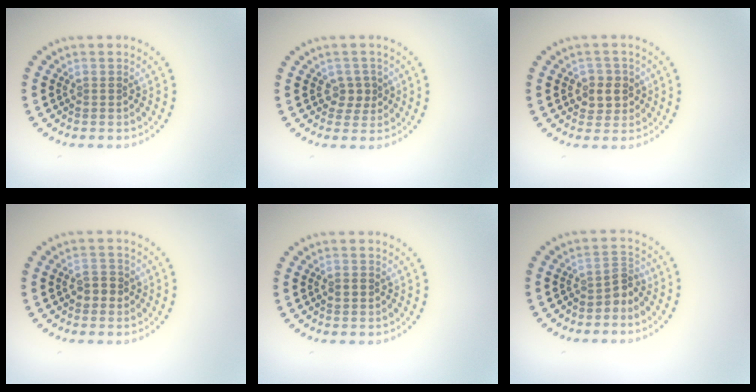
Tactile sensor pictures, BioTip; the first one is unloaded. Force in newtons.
{"total": 1.8, "press": 1.6, "slide": 0.8}
{"total": 2.4, "press": 2.3, "slide": 0.7}
{"total": 1.9, "press": 1.8, "slide": 0.4}
{"total": 1.3, "press": 1.3, "slide": 0.1}
{"total": 2.0, "press": 1.5, "slide": 1.3}